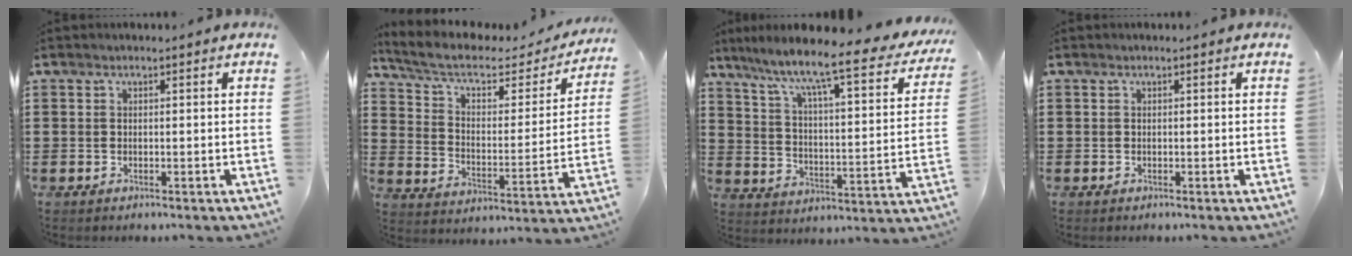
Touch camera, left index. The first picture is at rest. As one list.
[{"total": 5.8, "force": [3.9, 2.5, 3.5], "torque": [-0.086, -0.022, 0.062]}, {"total": 8.7, "force": [7.0, 0.2, 5.3], "torque": [-0.115, -0.062, 0.102]}, {"total": 0.0}]